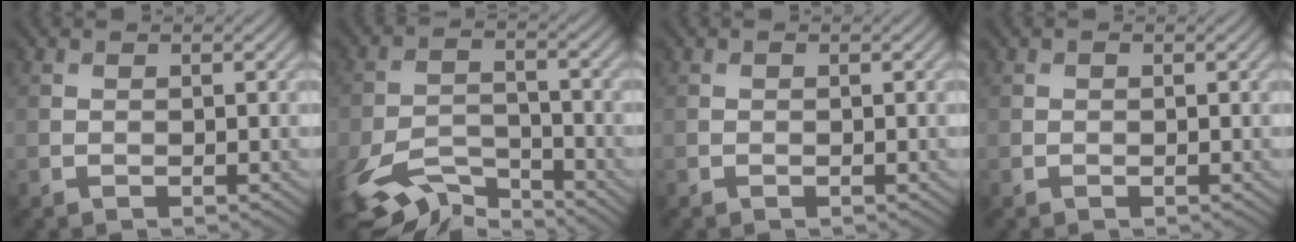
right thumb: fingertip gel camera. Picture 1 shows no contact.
{"total": 8.3, "force": [-6.2, 3.3, 4.3], "torque": [-0.093, -0.013, -0.127]}
{"total": 0.0}
{"total": 0.0}